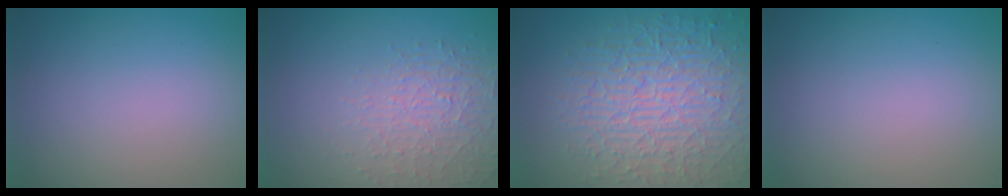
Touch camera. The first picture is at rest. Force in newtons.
{"total": 1.9, "press": 1.4, "slide": 1.3}
{"total": 8.8, "press": 6.2, "slide": 6.2}
{"total": 0.0}